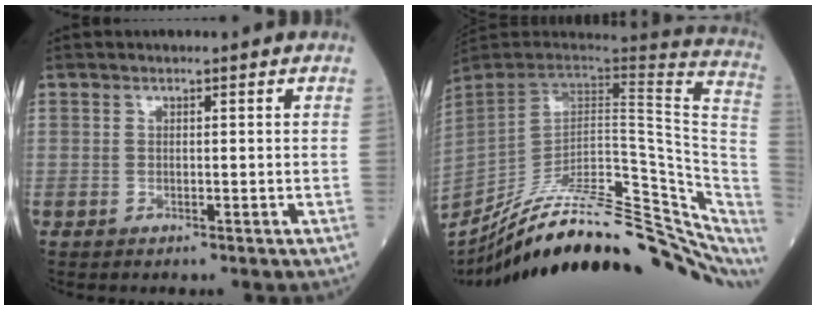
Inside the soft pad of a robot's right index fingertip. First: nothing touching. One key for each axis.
{"total": 37.1, "fx": -26.7, "fy": 9.7, "fz": 23.8, "tx": -0.313, "ty": -0.036, "tz": -0.377}